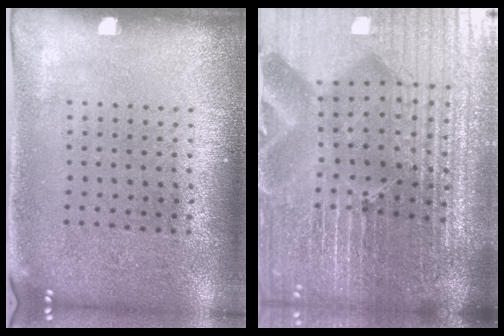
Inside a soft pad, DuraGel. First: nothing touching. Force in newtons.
{"total": 7.3, "press": 6.4, "slide": 3.5}